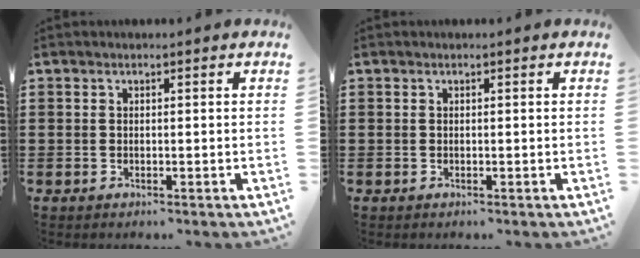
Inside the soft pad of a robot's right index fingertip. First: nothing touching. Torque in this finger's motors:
{"motor_torque": [-0.58, 1.56, 0.00, 0.00]}